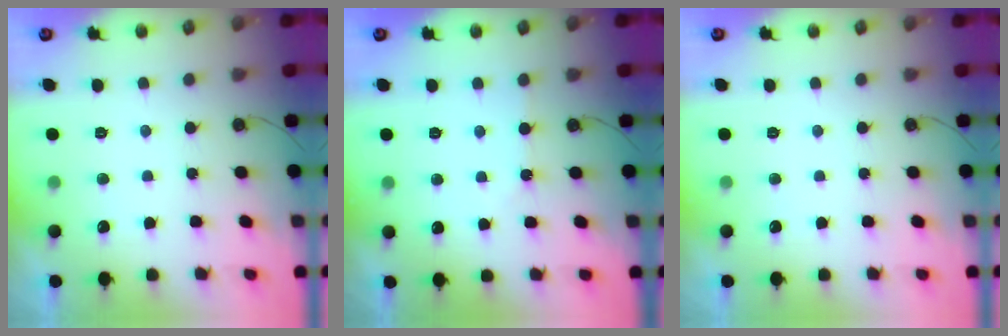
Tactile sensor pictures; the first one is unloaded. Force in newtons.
{"total": 2.2, "press": 2.2, "slide": 0.4}
{"total": 0.0}